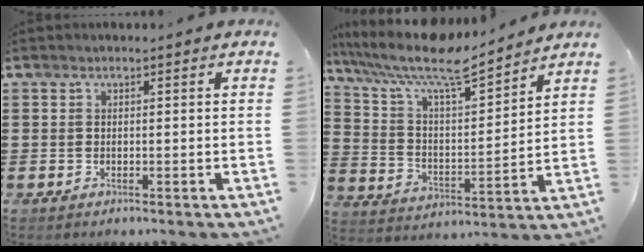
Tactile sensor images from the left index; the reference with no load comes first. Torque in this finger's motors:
{"motor_torque": [1.08, -1.06, 0.68, 0.21]}